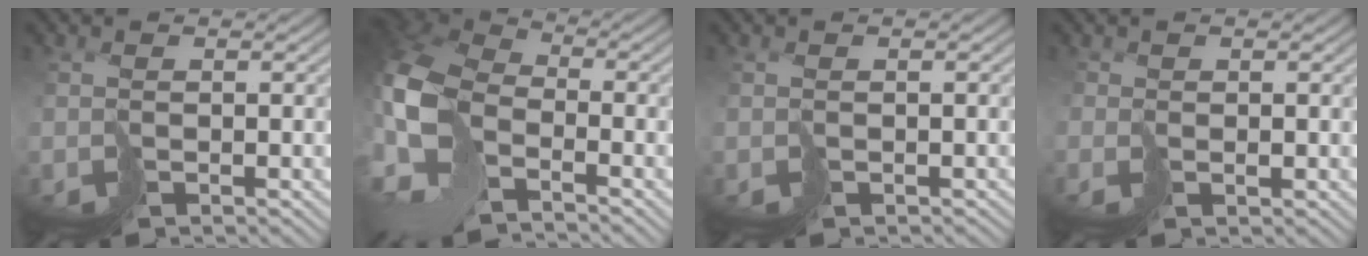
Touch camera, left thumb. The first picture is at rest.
{"total": 13.0, "force": [-4.3, 8.4, 8.9], "torque": [-0.239, -0.019, -0.086]}
{"total": 0.7, "force": [-0.4, 0.5, 0.3], "torque": [-0.003, -0.003, -0.006]}
{"total": 1.0, "force": [0.6, 0.0, -0.9], "torque": [0.022, 0.000, 0.013]}